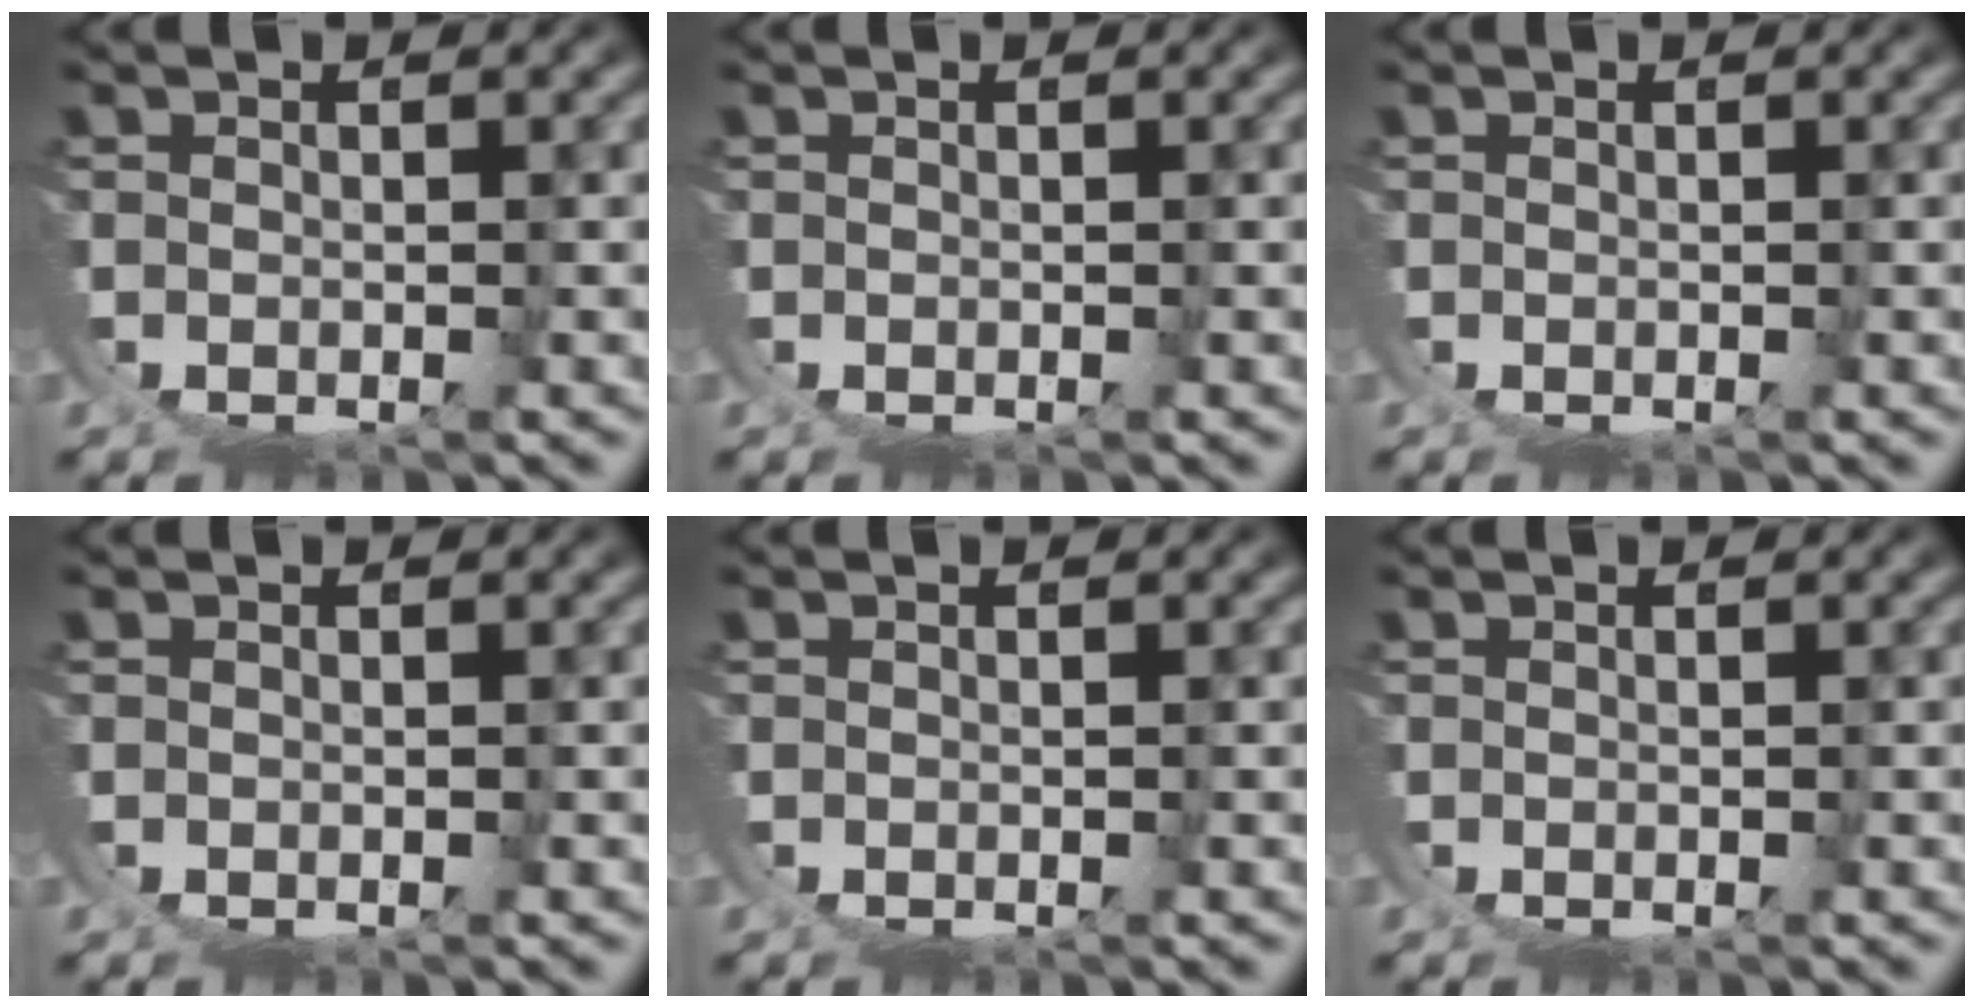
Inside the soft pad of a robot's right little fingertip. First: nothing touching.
{"total": 0.0}
{"total": 0.0}
{"total": 0.0}
{"total": 0.0}
{"total": 0.0}